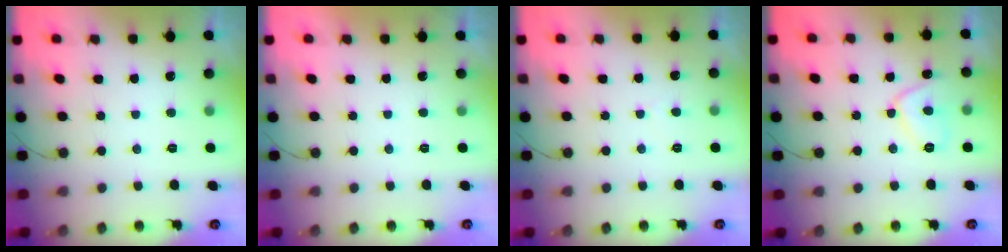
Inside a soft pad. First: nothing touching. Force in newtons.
{"total": 2.2, "press": 2.2, "slide": 0.3}
{"total": 2.7, "press": 2.7, "slide": 0.2}
{"total": 8.3, "press": 8.2, "slide": 1.1}